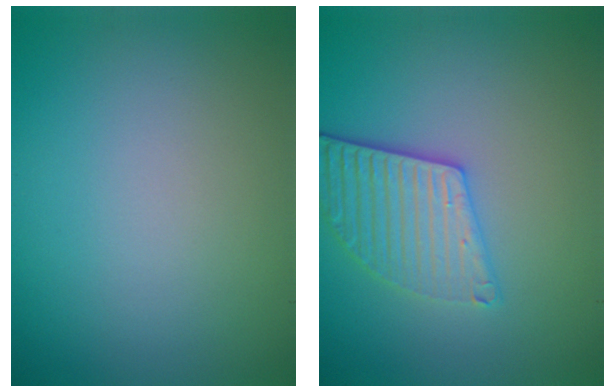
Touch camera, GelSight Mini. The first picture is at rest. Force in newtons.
{"total": 3.4, "press": 3.3, "slide": 1.0}